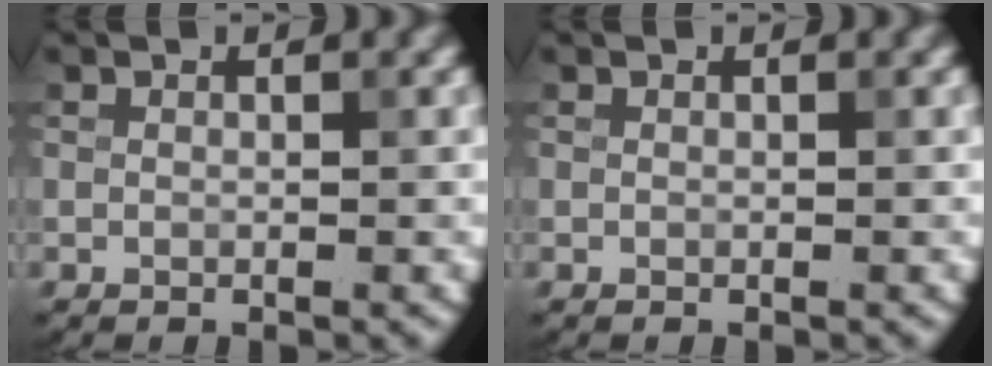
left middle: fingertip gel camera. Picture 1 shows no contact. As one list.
[{"total": 0.0}]